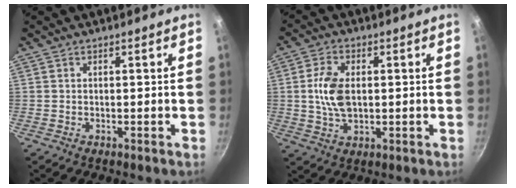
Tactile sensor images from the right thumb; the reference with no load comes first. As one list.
[{"total": 8.2, "force": [0.6, 4.7, 6.6], "torque": [-0.132, -0.001, 0.015]}]